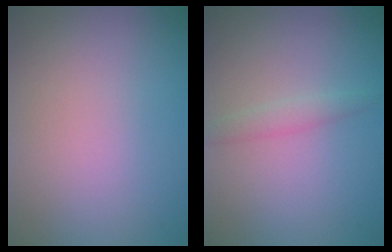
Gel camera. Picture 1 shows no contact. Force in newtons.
{"total": 1.4, "press": 1.4, "slide": 0.0}